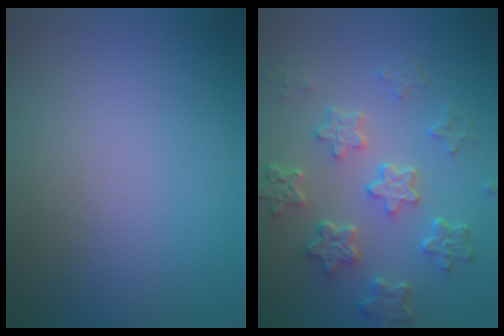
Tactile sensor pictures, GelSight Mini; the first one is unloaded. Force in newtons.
{"total": 5.7, "press": 4.4, "slide": 3.7}